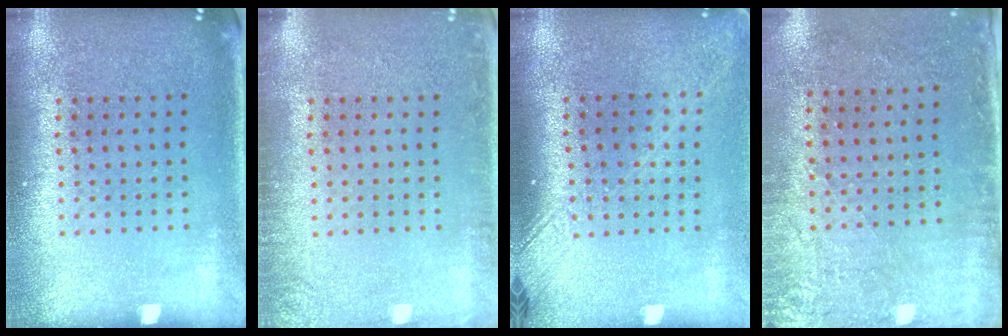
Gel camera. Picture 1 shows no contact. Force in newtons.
{"total": 1.7, "press": 1.7, "slide": 0.3}
{"total": 2.0, "press": 1.5, "slide": 1.3}
{"total": 2.9, "press": 2.3, "slide": 1.7}